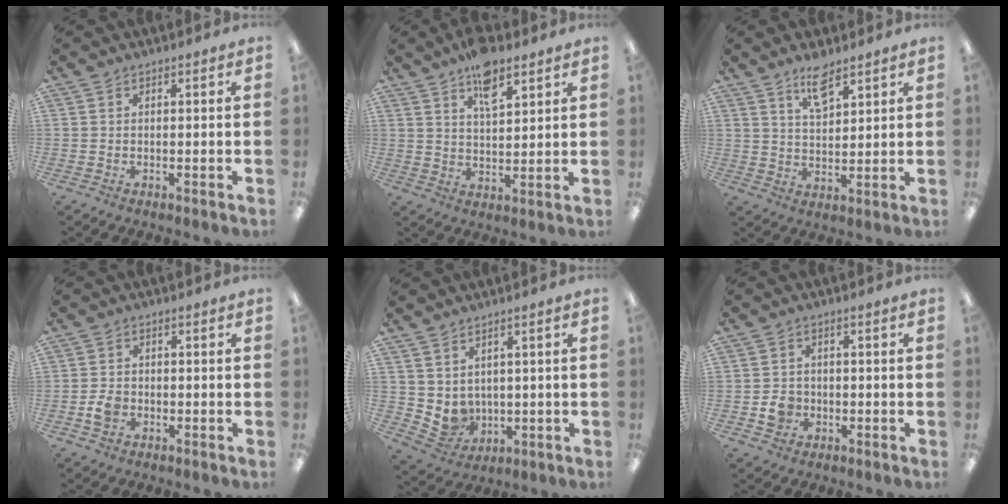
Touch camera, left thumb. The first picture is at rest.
{"total": 8.7, "force": [6.1, 3.5, 5.1], "torque": [-0.076, -0.030, 0.104]}
{"total": 7.6, "force": [5.5, 3.0, 4.3], "torque": [-0.065, -0.028, 0.096]}
{"total": 3.6, "force": [-1.1, 2.8, 2.1], "torque": [-0.040, 0.005, -0.020]}
{"total": 5.1, "force": [2.6, 4.3, 0.9], "torque": [-0.032, -0.023, 0.056]}
{"total": 4.4, "force": [-1.1, 3.8, 1.8], "torque": [-0.022, 0.004, -0.019]}